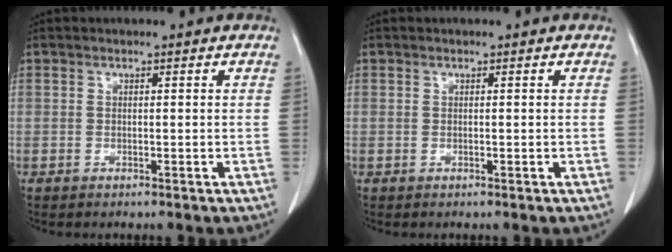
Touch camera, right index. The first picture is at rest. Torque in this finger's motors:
{"motor_torque": [0.00, 0.00, 0.00, 0.00]}